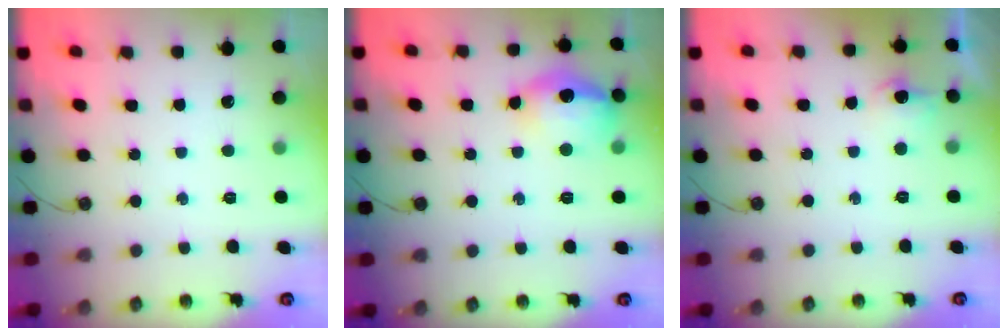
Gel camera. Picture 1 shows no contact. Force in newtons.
{"total": 14.4, "press": 14.4, "slide": 1.1}
{"total": 7.2, "press": 7.1, "slide": 0.8}